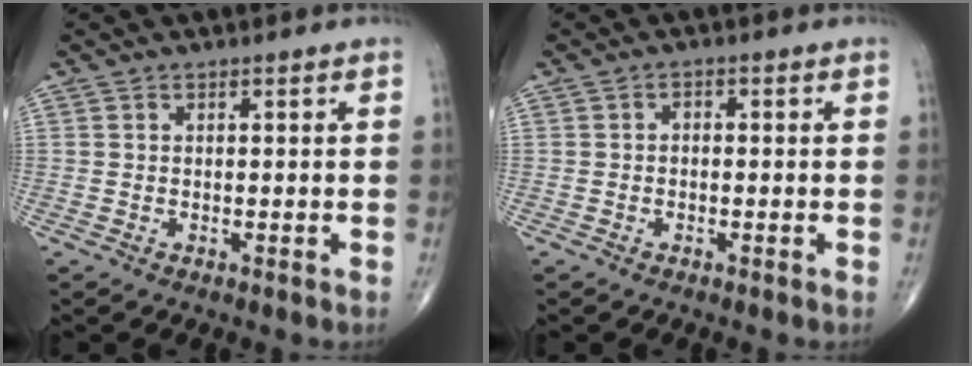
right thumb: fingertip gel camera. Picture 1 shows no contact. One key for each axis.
{"total": 1.1, "fx": -0.1, "fy": 0.8, "fz": 0.8, "tx": -0.006, "ty": 0.005, "tz": -0.006}